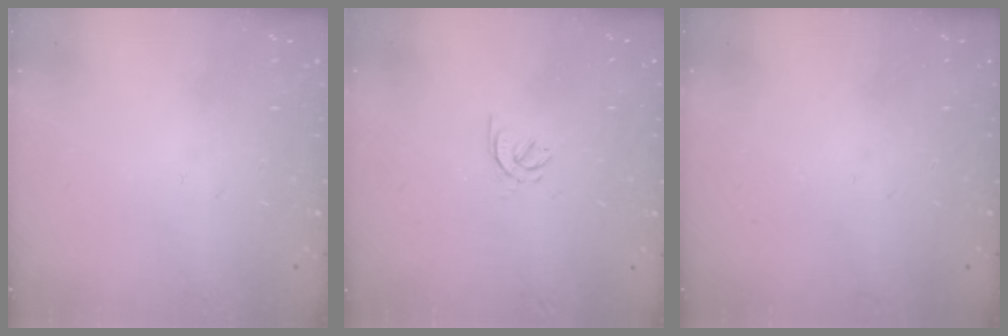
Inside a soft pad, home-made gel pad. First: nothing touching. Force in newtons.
{"total": 2.2, "press": 2.1, "slide": 0.7}
{"total": 0.0}